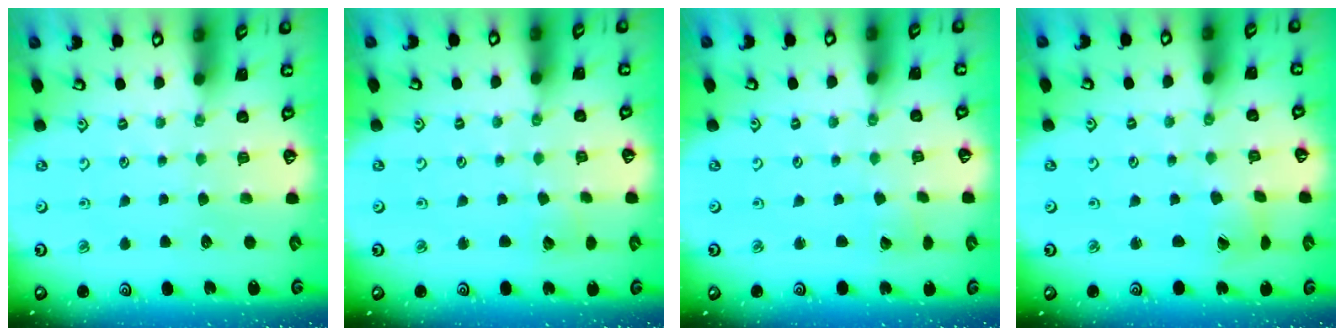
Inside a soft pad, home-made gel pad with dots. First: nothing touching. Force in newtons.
{"total": 4.8, "press": 4.8, "slide": 0.3}
{"total": 2.6, "press": 2.6, "slide": 0.4}
{"total": 1.4, "press": 1.4, "slide": 0.2}